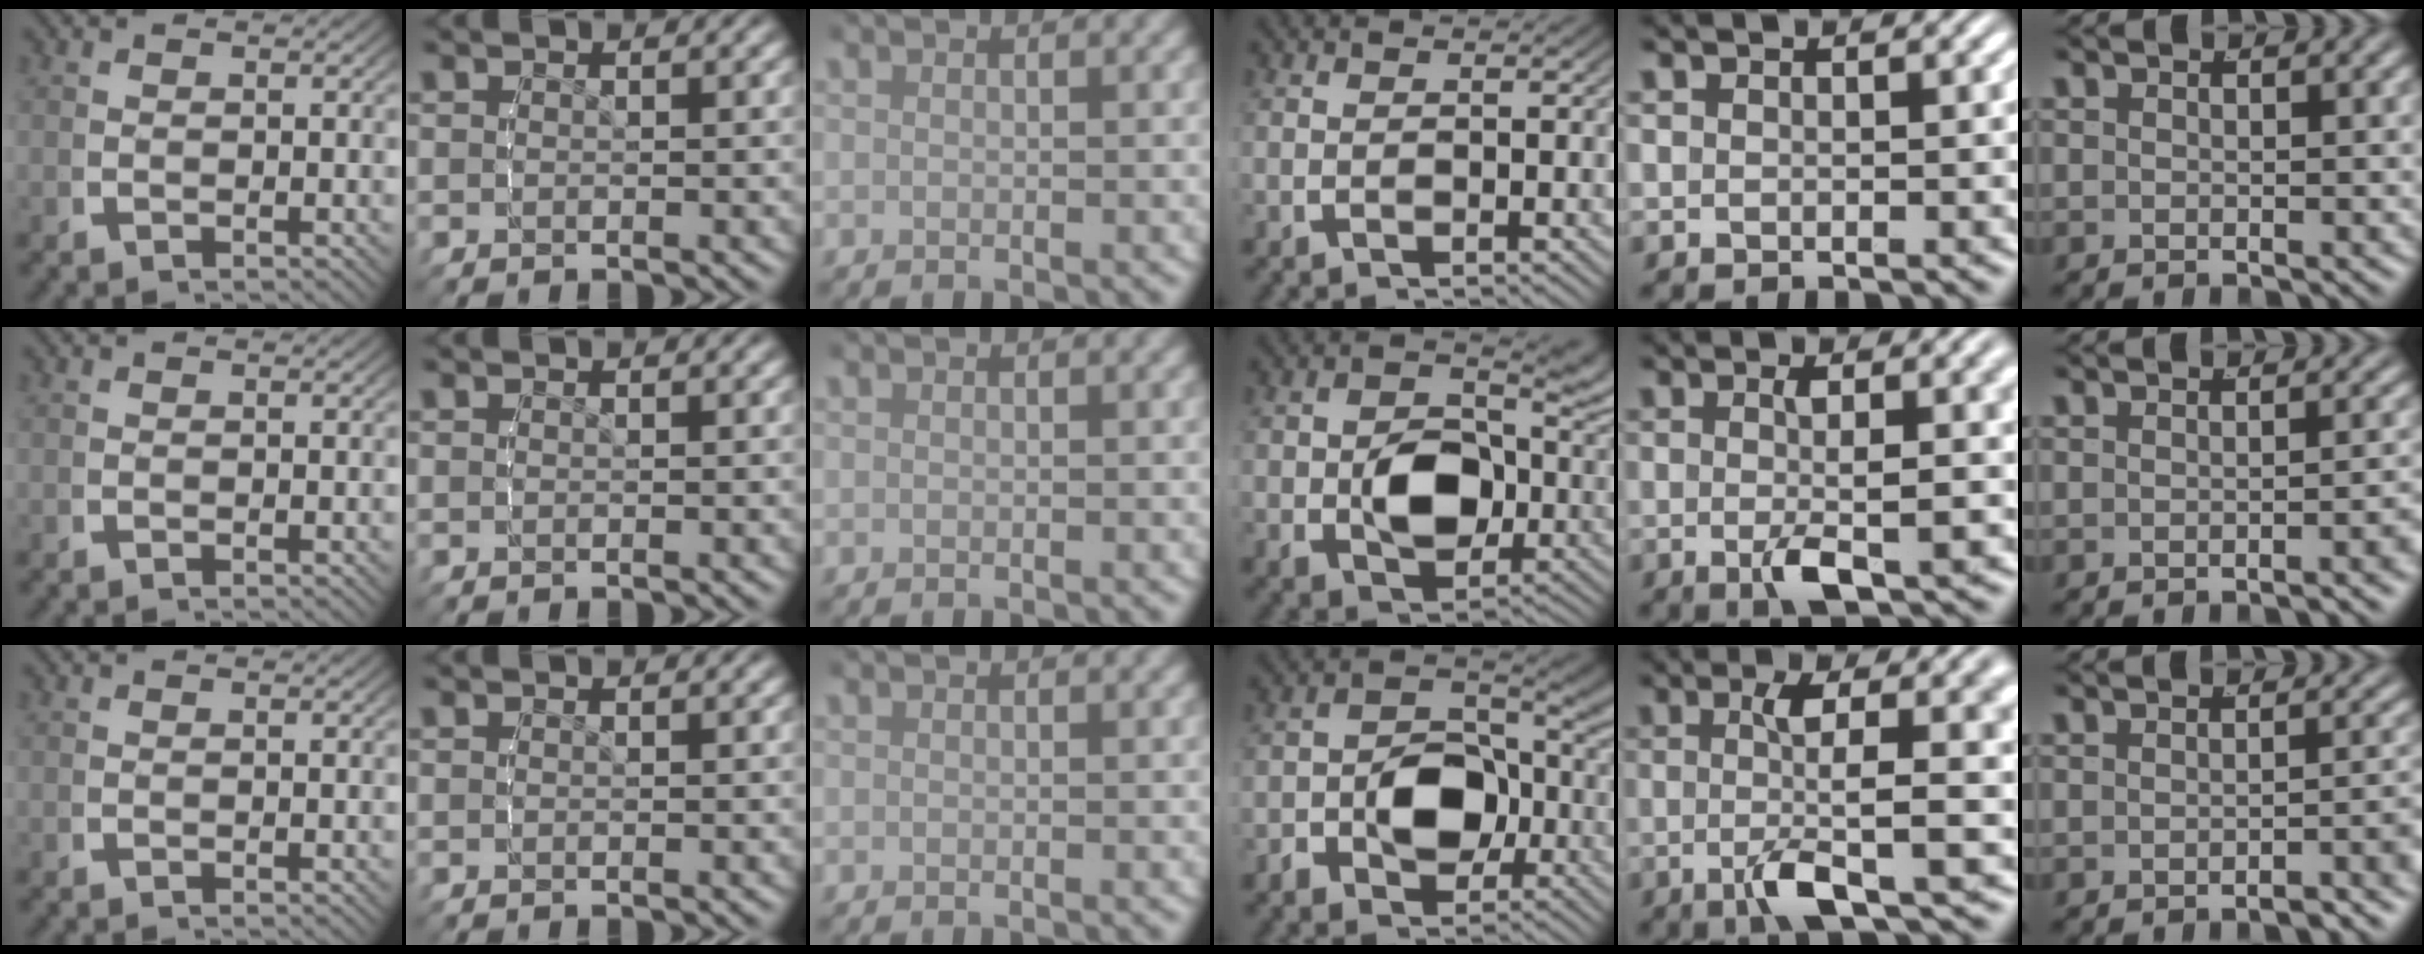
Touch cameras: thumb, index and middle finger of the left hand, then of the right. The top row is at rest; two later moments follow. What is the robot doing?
{"motion": "lift_and_place", "object": "stress ball aka squeeze ball"}